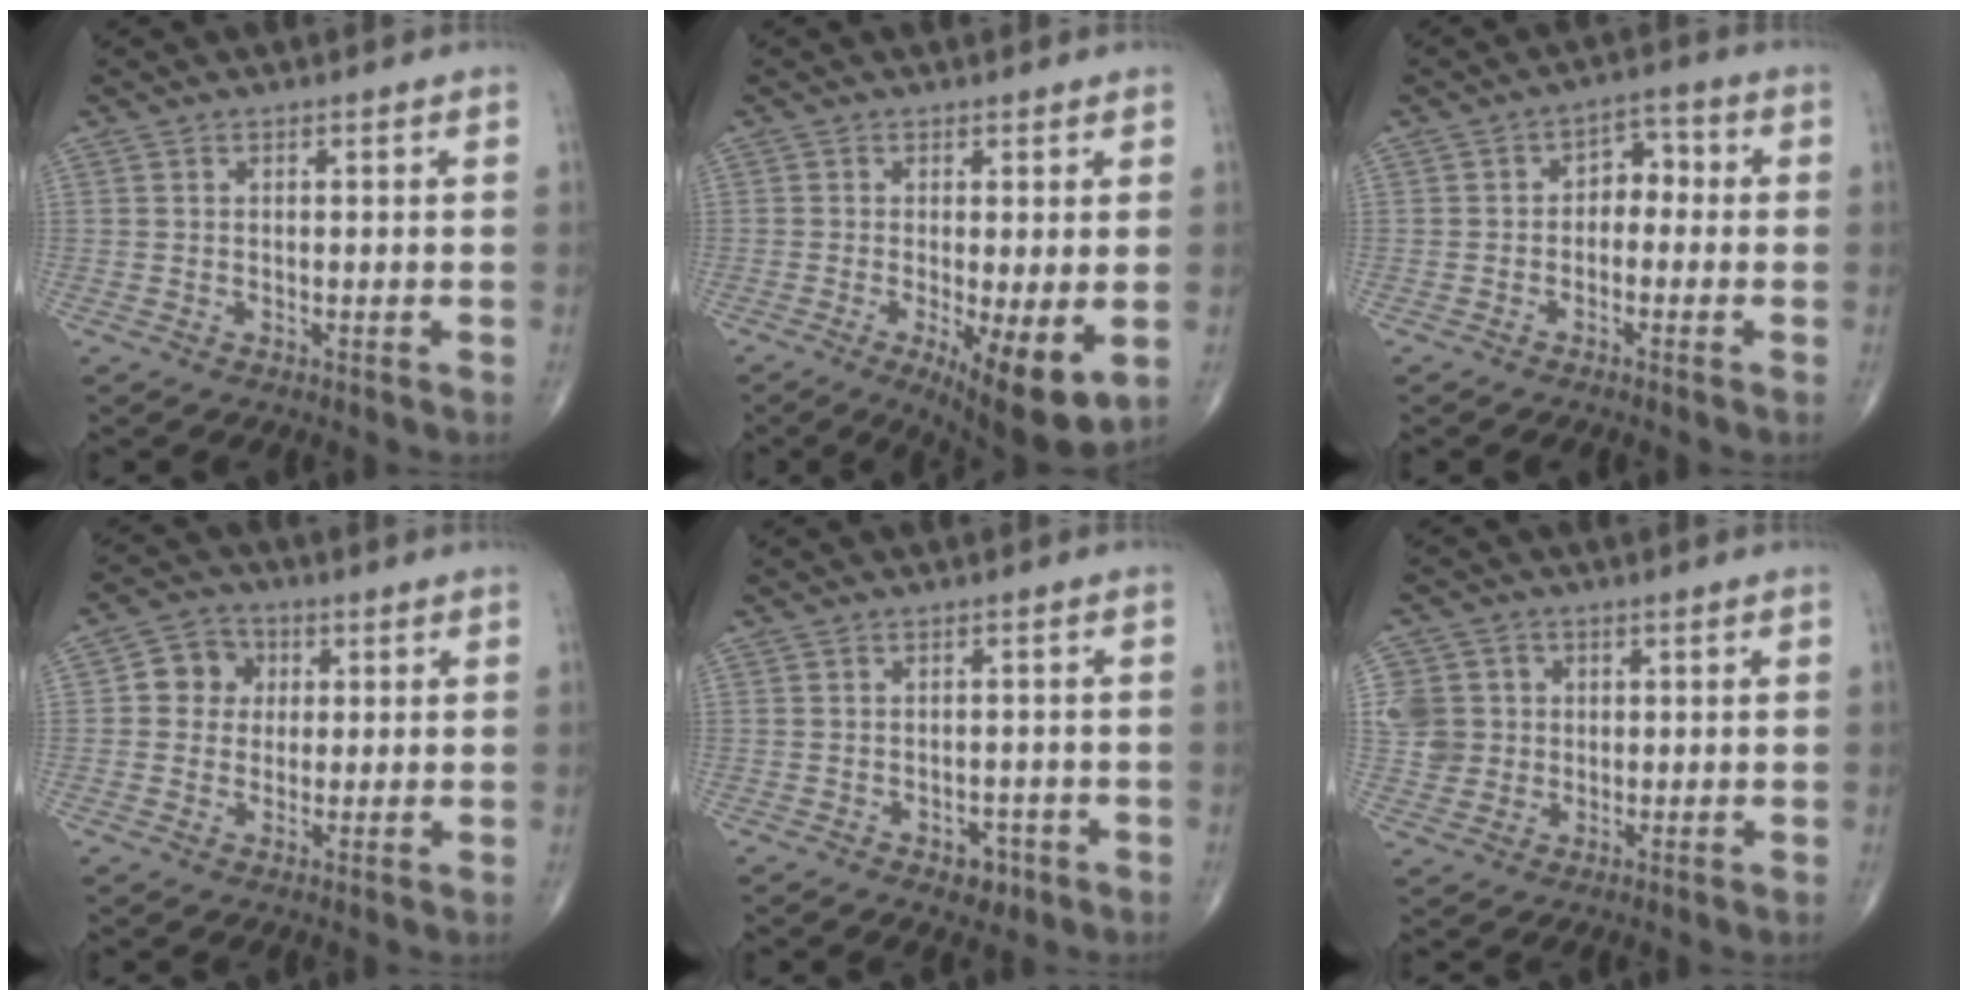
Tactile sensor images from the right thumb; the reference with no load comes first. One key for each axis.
{"total": 10.4, "fx": -2.5, "fy": 2.8, "fz": 9.6, "tx": -0.145, "ty": -0.027, "tz": -0.034}
{"total": 4.6, "fx": -0.7, "fy": 3.3, "fz": 3.2, "tx": -0.026, "ty": 0.029, "tz": -0.026}
{"total": 7.0, "fx": 1.1, "fy": 6.3, "fz": 3.0, "tx": -0.020, "ty": 0.009, "tz": 0.008}
{"total": 3.4, "fx": -1.8, "fy": 2.2, "fz": 1.8, "tx": -0.007, "ty": 0.009, "tz": -0.019}
{"total": 7.5, "fx": 0.9, "fy": 7.2, "fz": 2.0, "tx": -0.015, "ty": 0.006, "tz": 0.018}